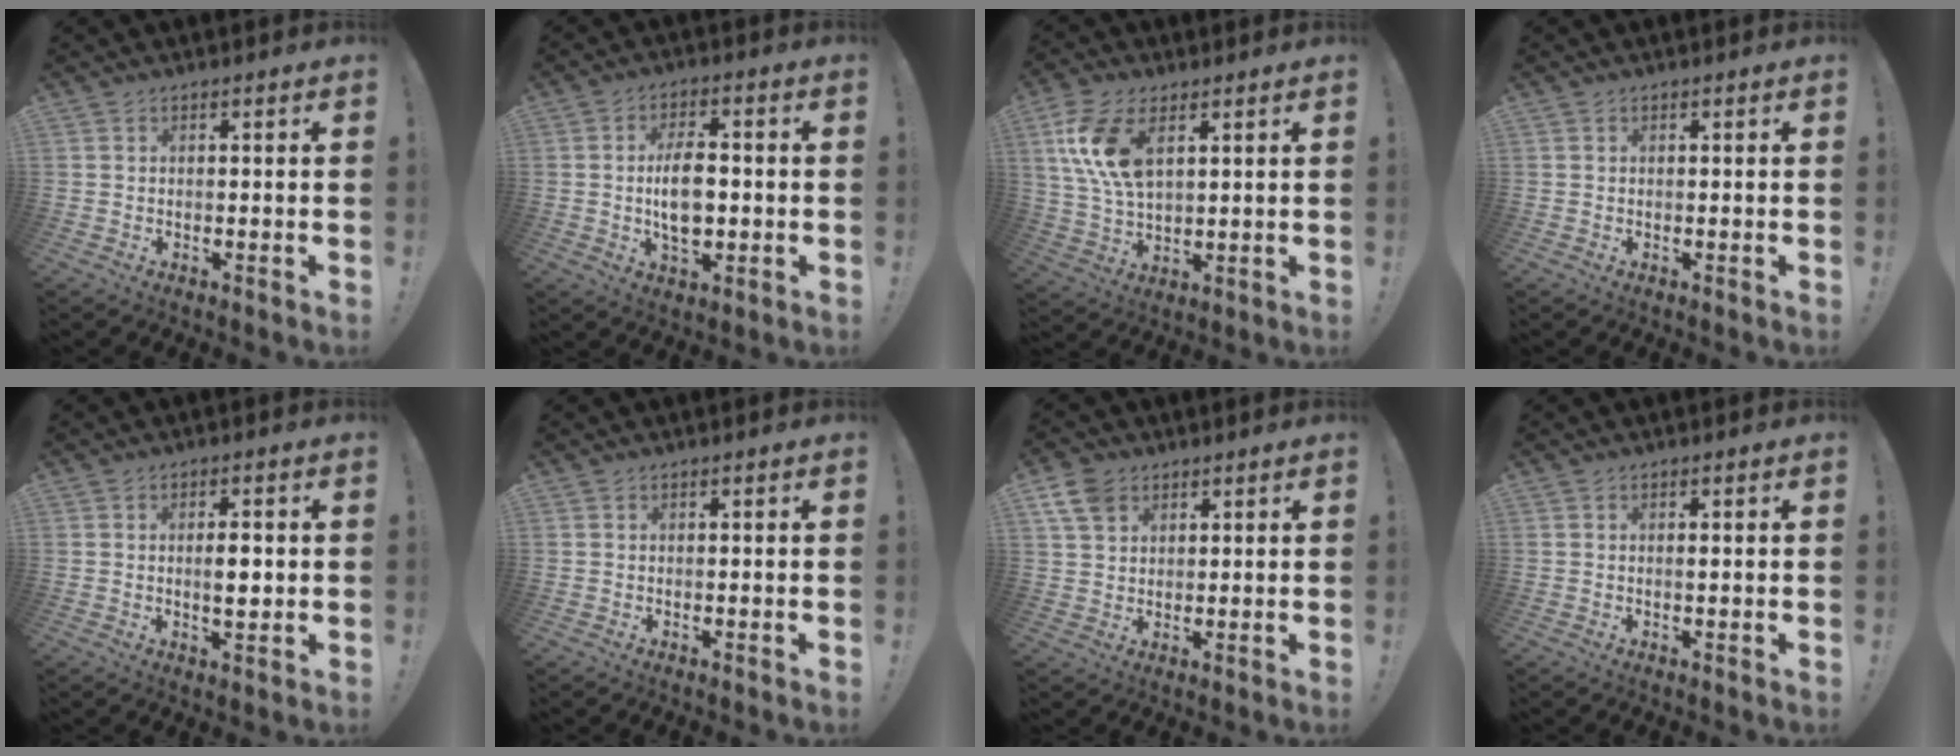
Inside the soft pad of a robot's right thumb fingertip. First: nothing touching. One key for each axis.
{"total": 10.1, "fx": -0.8, "fy": 5.8, "fz": 8.2, "tx": -0.146, "ty": 0.001, "tz": -0.019}
{"total": 13.1, "fx": 5.1, "fy": 7.1, "fz": 9.7, "tx": -0.191, "ty": -0.012, "tz": 0.096}
{"total": 0.0}
{"total": 4.7, "fx": -0.2, "fy": 1.7, "fz": 4.4, "tx": -0.059, "ty": -0.002, "tz": -0.008}
{"total": 0.0}
{"total": 7.3, "fx": 4.1, "fy": 4.9, "fz": 3.6, "tx": -0.065, "ty": -0.008, "tz": 0.083}
{"total": 0.7, "fx": 0.1, "fy": 0.0, "fz": 0.7, "tx": -0.006, "ty": -0.003, "tz": -0.001}